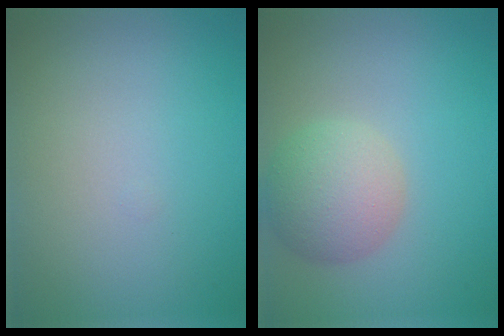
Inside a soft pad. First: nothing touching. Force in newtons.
{"total": 4.7, "press": 4.7, "slide": 0.1}